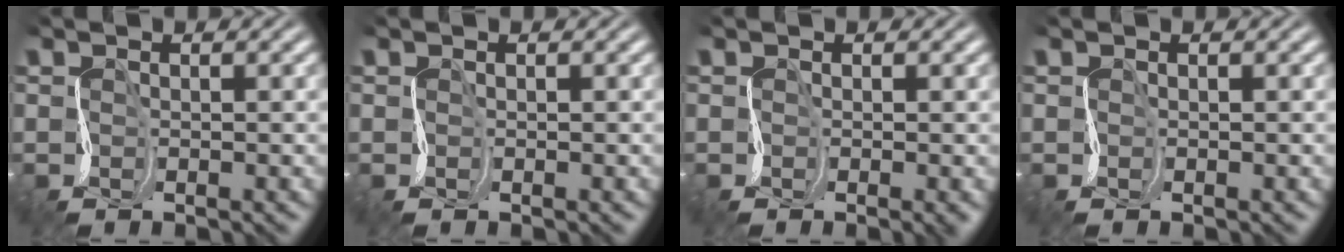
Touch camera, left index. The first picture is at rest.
{"total": 0.0}
{"total": 1.4, "force": [-0.4, 0.4, 1.3], "torque": [-0.017, -0.008, -0.011]}
{"total": 0.0}